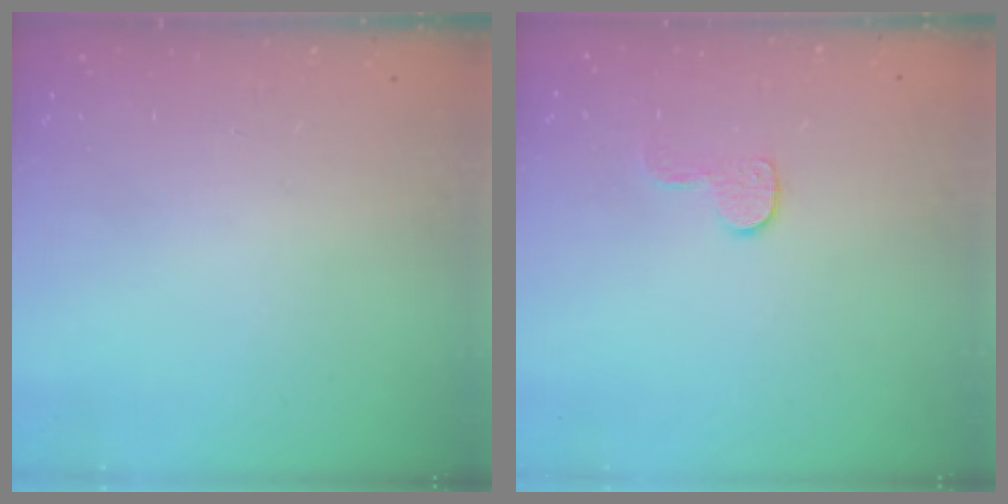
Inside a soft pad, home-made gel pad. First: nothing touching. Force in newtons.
{"total": 6.1, "press": 6.1, "slide": 0.2}